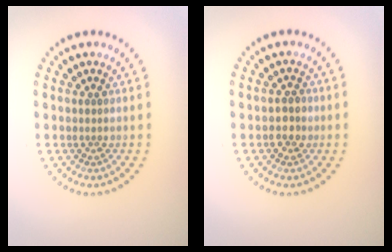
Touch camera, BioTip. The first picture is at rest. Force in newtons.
{"total": 1.6, "press": 1.6, "slide": 0.3}